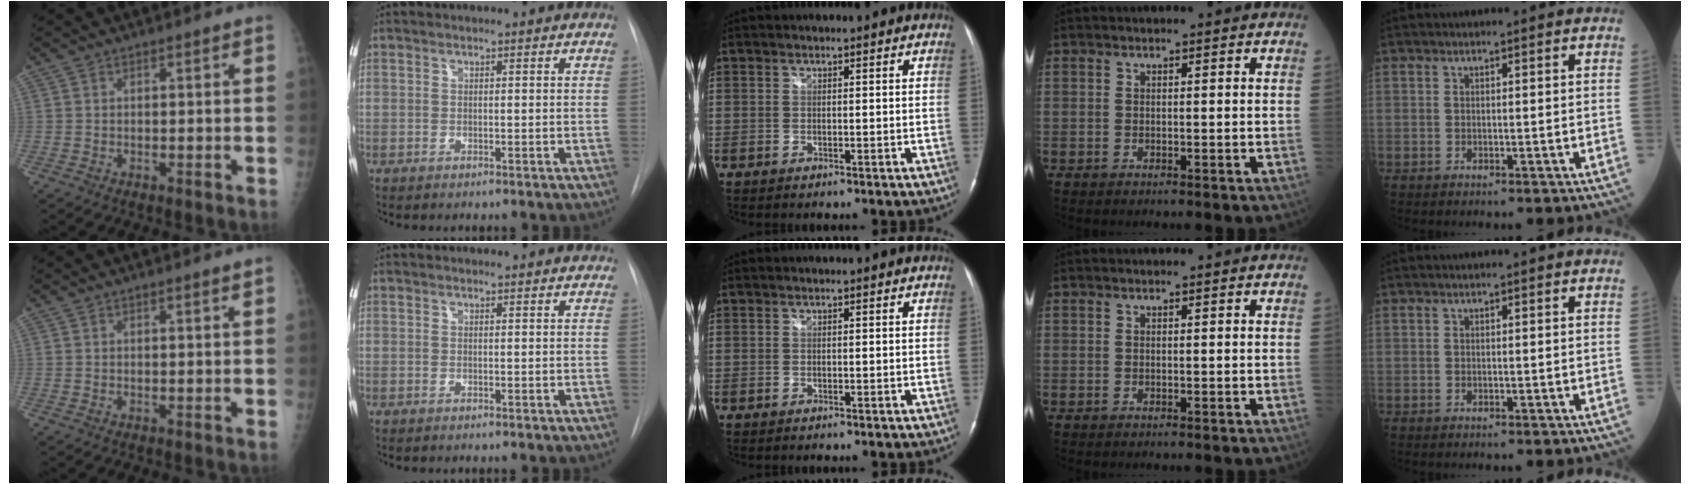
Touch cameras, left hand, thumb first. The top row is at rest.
{"thumb": {"total": 1.1, "force": [0.7, -0.2, 0.8], "torque": [-0.015, -0.004, 0.011]}, "index": {"total": 3.5, "force": [3.4, 0.6, 0.8], "torque": [-0.012, 0.008, 0.028]}}